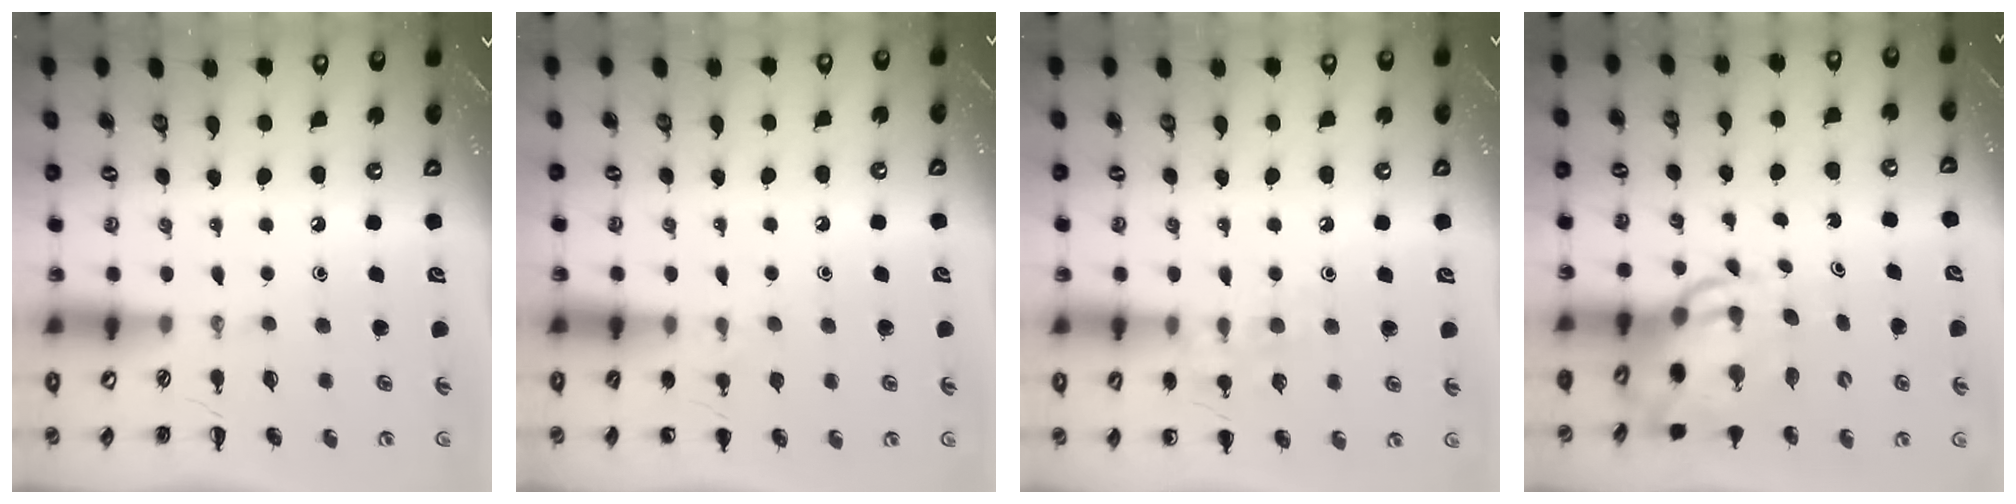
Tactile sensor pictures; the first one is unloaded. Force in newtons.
{"total": 6.5, "press": 6.4, "slide": 1.4}
{"total": 9.0, "press": 8.9, "slide": 1.7}
{"total": 8.1, "press": 7.7, "slide": 2.3}